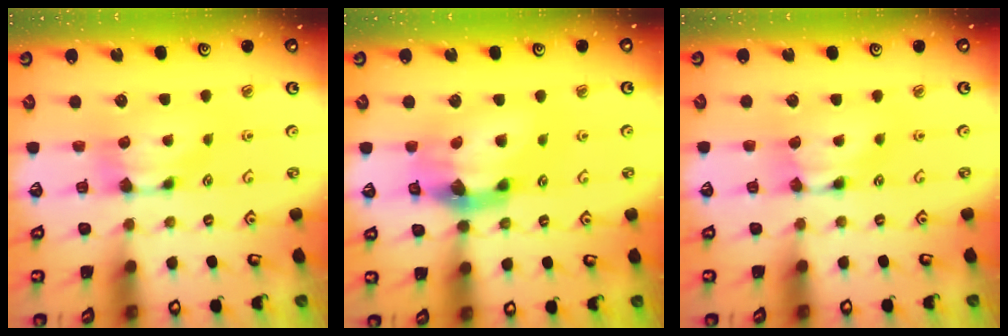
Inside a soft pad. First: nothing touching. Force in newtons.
{"total": 8.0, "press": 7.6, "slide": 2.7}
{"total": 1.7, "press": 1.7, "slide": 0.2}